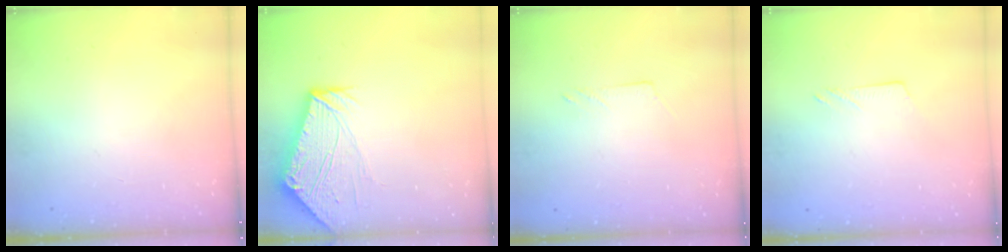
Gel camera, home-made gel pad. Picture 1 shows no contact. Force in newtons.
{"total": 11.2, "press": 11.1, "slide": 2.0}
{"total": 2.2, "press": 2.2, "slide": 0.2}
{"total": 3.5, "press": 3.5, "slide": 0.5}